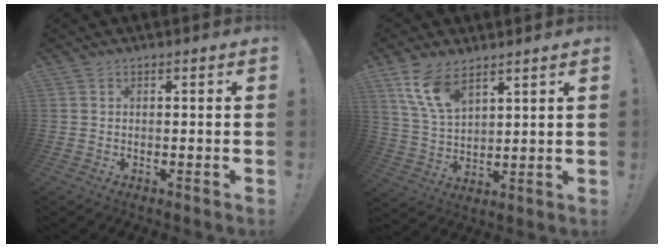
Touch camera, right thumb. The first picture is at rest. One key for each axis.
{"total": 11.3, "fx": 7.4, "fy": 5.7, "fz": 6.4, "tx": -0.132, "ty": -0.026, "tz": 0.148}